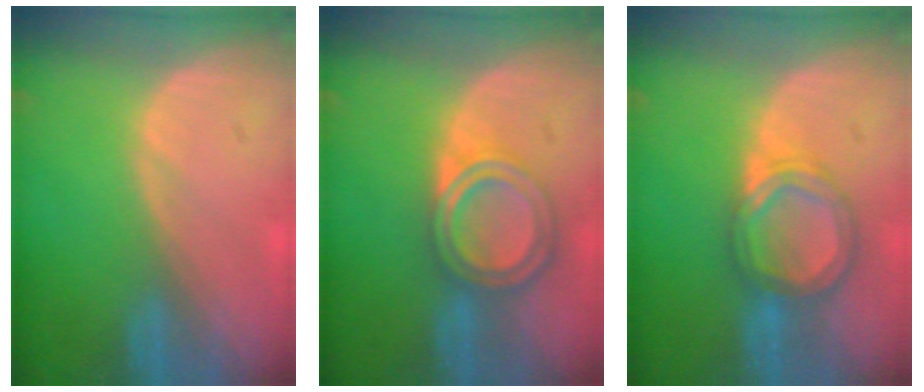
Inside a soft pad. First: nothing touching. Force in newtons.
{"total": 6.6, "press": 5.8, "slide": 3.1}
{"total": 6.3, "press": 5.9, "slide": 2.3}